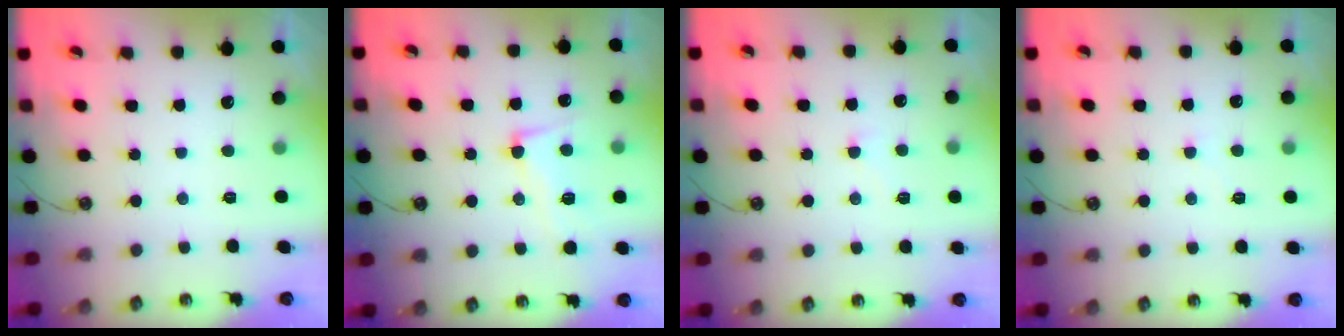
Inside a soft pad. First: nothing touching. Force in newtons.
{"total": 4.5, "press": 4.1, "slide": 1.8}
{"total": 4.6, "press": 4.5, "slide": 0.5}
{"total": 1.2, "press": 1.1, "slide": 0.4}